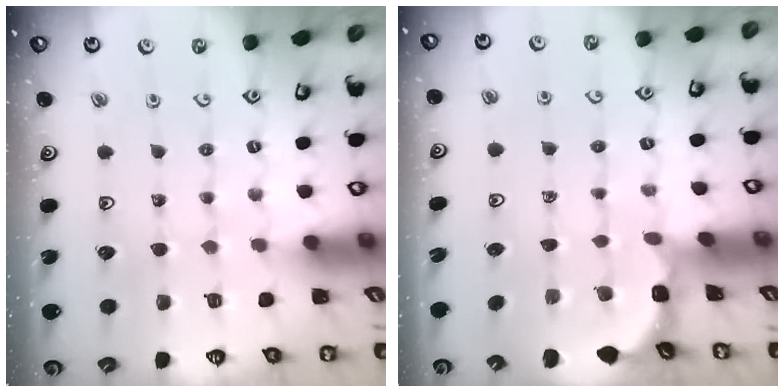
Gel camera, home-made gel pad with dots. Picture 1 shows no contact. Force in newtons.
{"total": 2.1, "press": 2.1, "slide": 0.1}